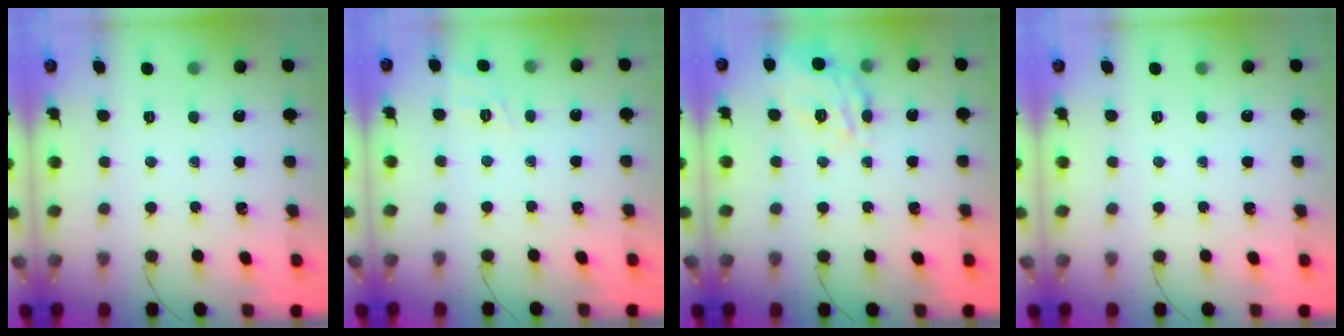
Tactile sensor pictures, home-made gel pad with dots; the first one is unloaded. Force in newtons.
{"total": 2.7, "press": 2.0, "slide": 1.8}
{"total": 16.8, "press": 16.7, "slide": 1.6}
{"total": 0.0}